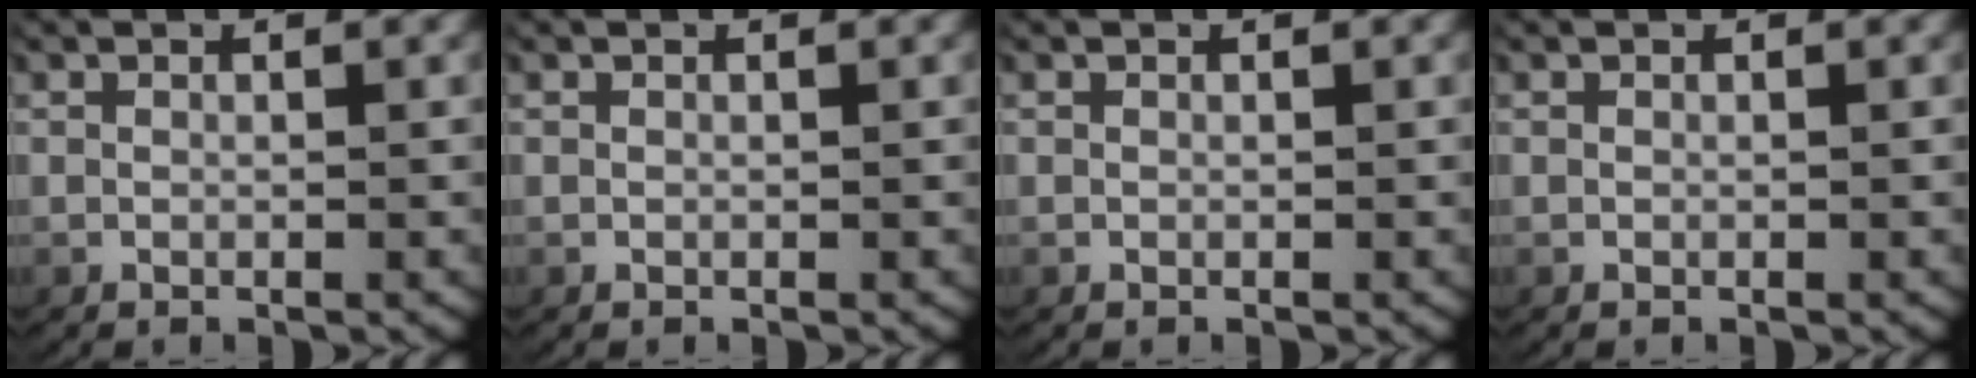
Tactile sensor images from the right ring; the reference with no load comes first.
{"total": 0.0}
{"total": 0.0}
{"total": 0.0}